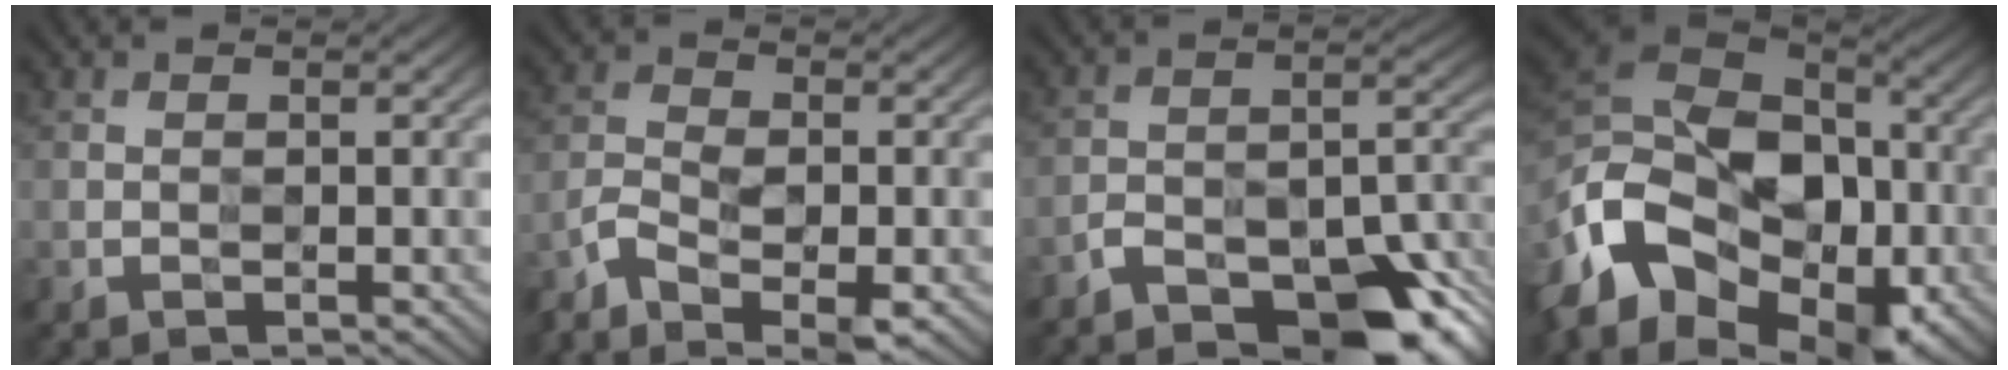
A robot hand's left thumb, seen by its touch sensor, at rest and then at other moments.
{"total": 6.2, "force": [-4.2, 2.1, 4.0], "torque": [-0.082, -0.014, -0.087]}
{"total": 13.3, "force": [-10.0, 5.3, 6.9], "torque": [-0.109, -0.002, -0.154]}
{"total": 17.8, "force": [-7.4, 12.6, 10.2], "torque": [-0.261, -0.010, -0.130]}